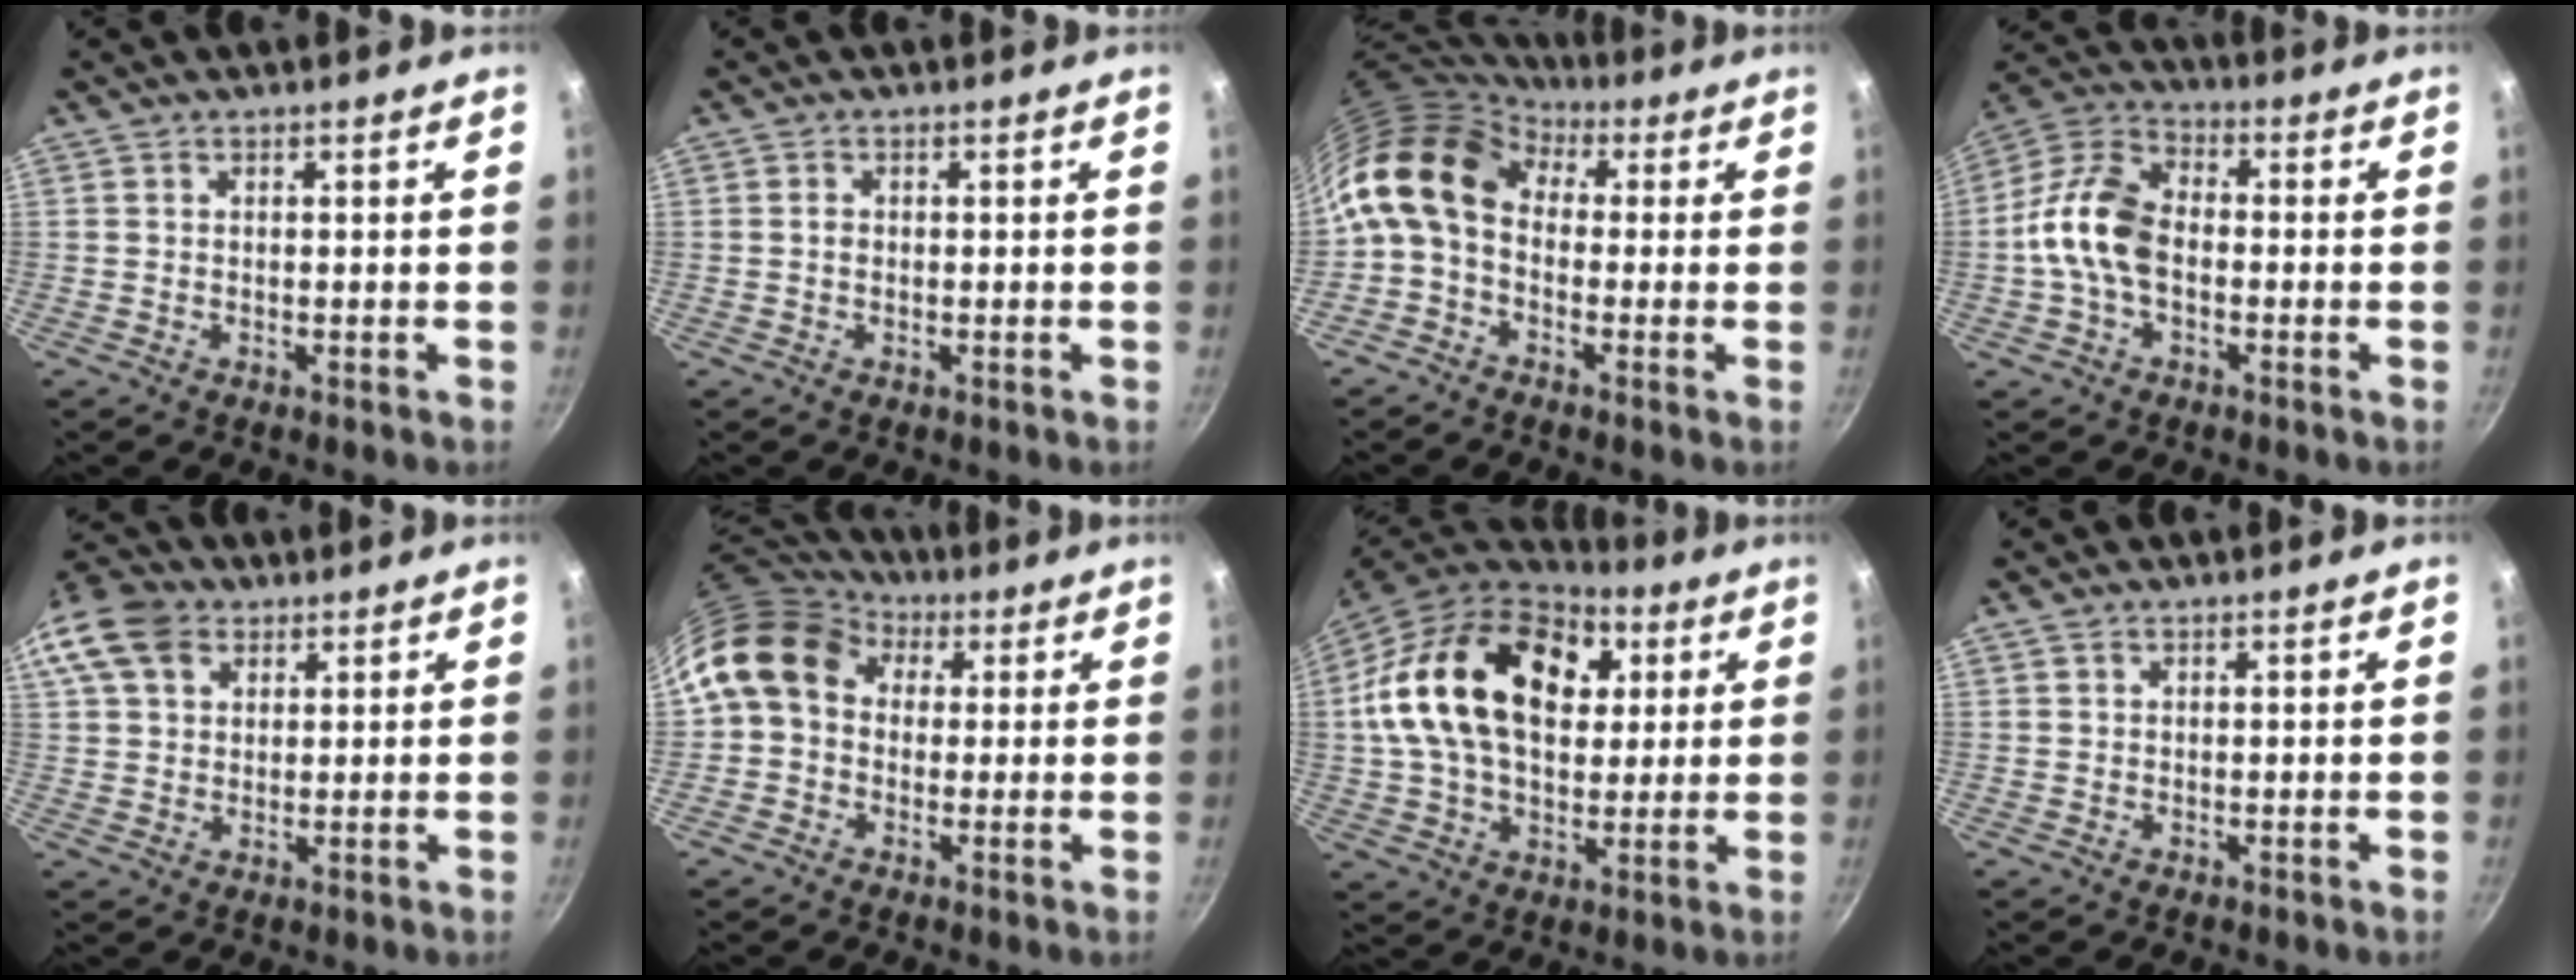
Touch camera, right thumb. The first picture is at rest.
{"total": 1.0, "force": [0.0, 0.8, 0.6], "torque": [-0.009, 0.004, -0.002]}
{"total": 12.6, "force": [1.5, 9.0, 8.7], "torque": [-0.155, 0.026, 0.002]}
{"total": 12.1, "force": [-1.6, 7.7, 9.2], "torque": [-0.161, 0.039, -0.051]}
{"total": 14.4, "force": [6.3, 10.6, 7.6], "torque": [-0.158, 0.022, 0.108]}
{"total": 13.3, "force": [3.3, 10.6, 7.3], "torque": [-0.113, 0.025, 0.038]}
{"total": 26.4, "force": [6.5, 17.5, 18.6], "torque": [-0.308, 0.013, 0.100]}
{"total": 0.6, "force": [0.4, 0.4, 0.3], "torque": [-0.005, 0.001, 0.007]}